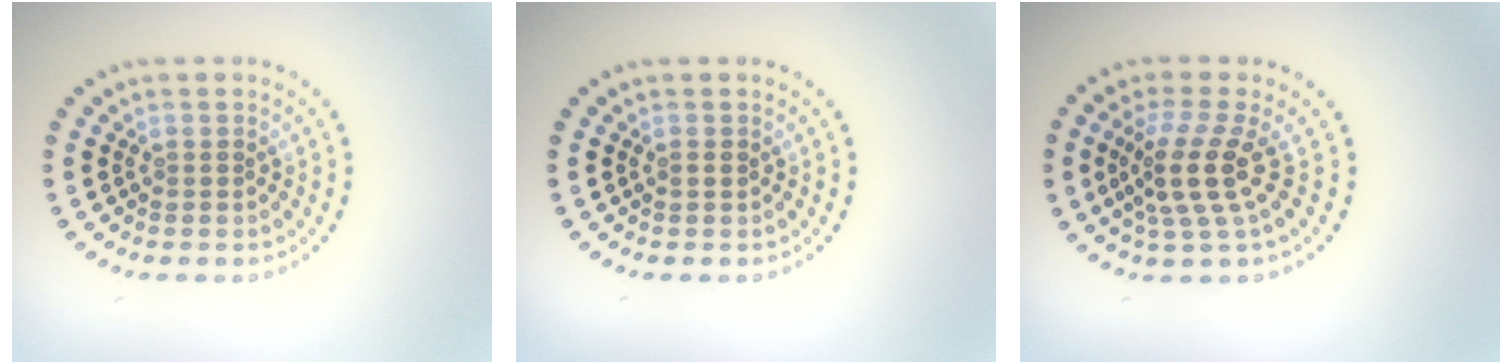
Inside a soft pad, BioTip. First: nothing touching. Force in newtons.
{"total": 0.7, "press": 0.7, "slide": 0.1}
{"total": 3.8, "press": 2.7, "slide": 2.6}